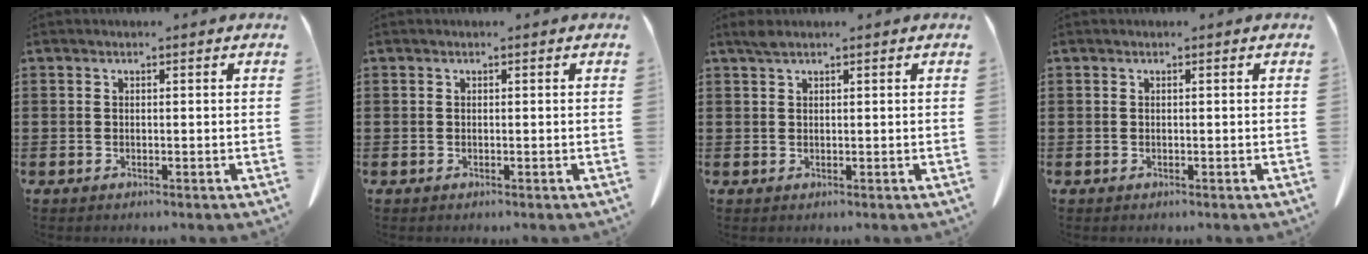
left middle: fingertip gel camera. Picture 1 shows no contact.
{"total": 0.0}
{"total": 1.2, "force": [0.9, 0.2, 0.8], "torque": [-0.018, 0.001, 0.016]}
{"total": 0.0}